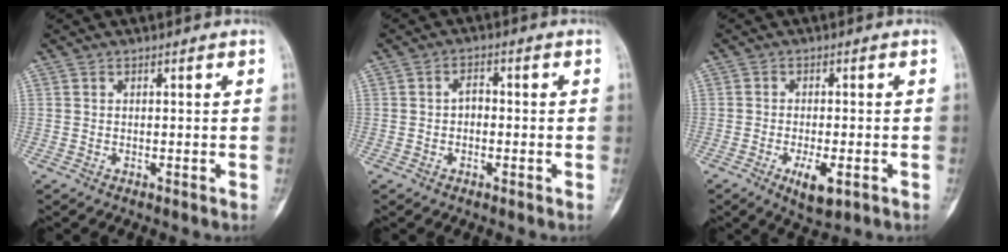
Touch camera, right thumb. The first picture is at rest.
{"total": 2.6, "force": [-0.2, 1.8, 1.9], "torque": [-0.024, 0.011, -0.008]}
{"total": 5.7, "force": [-2.4, 2.2, 4.7], "torque": [-0.078, -0.006, -0.033]}